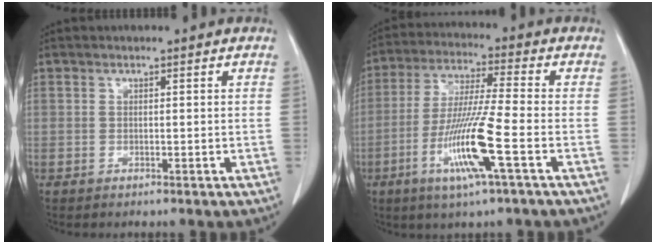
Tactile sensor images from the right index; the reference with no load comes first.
{"total": 12.1, "force": [-4.4, -0.6, 11.3], "torque": [-0.228, -0.019, -0.086]}